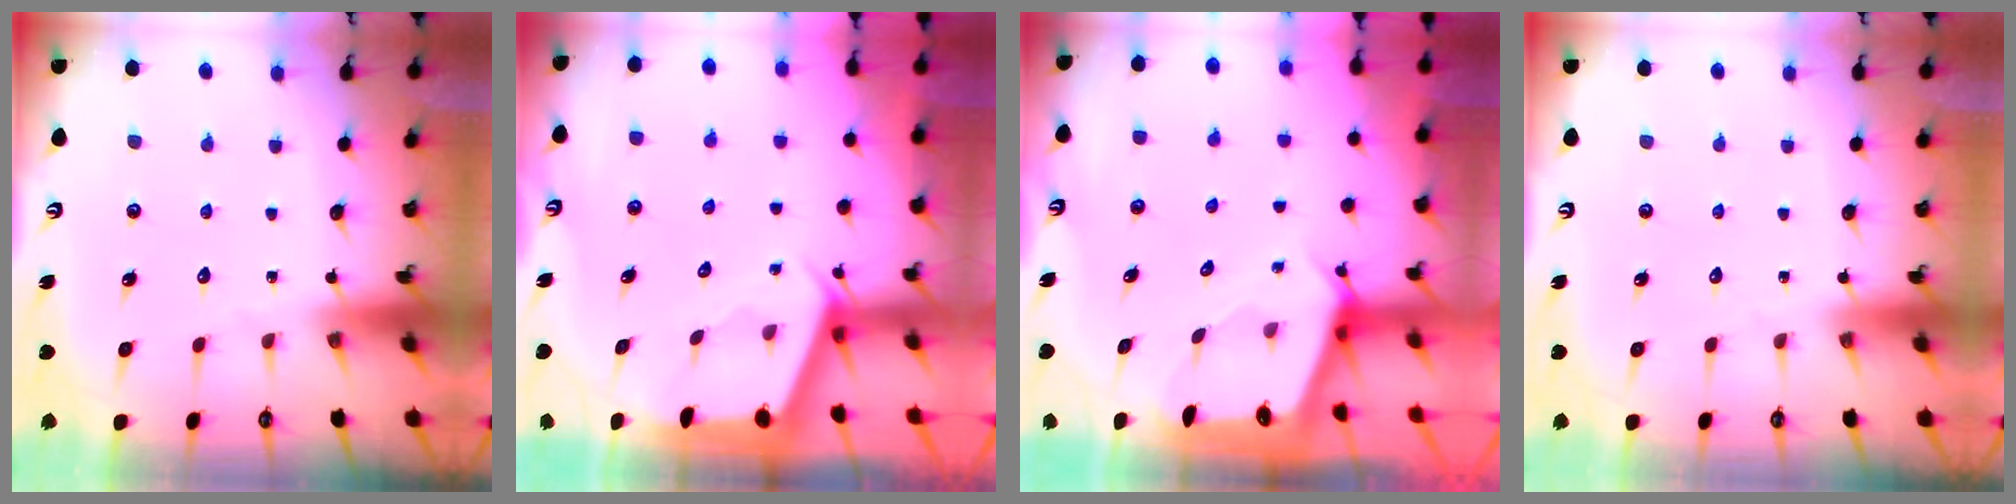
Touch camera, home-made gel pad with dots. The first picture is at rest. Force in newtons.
{"total": 2.4, "press": 2.4, "slide": 0.3}
{"total": 2.5, "press": 2.5, "slide": 0.2}
{"total": 0.0}